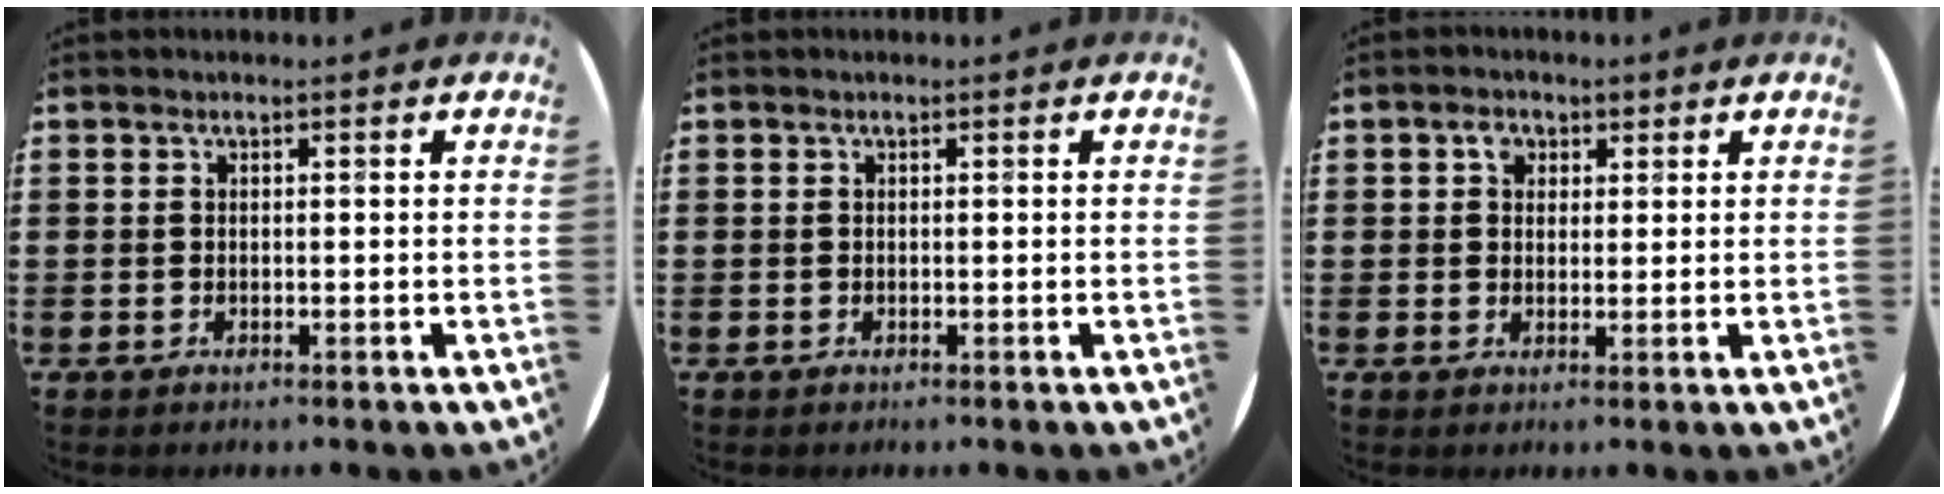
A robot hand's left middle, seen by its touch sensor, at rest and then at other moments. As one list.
[{"total": 0.0}, {"total": 2.2, "force": [1.2, 1.6, 0.9], "torque": [-0.004, 0.000, 0.019]}]